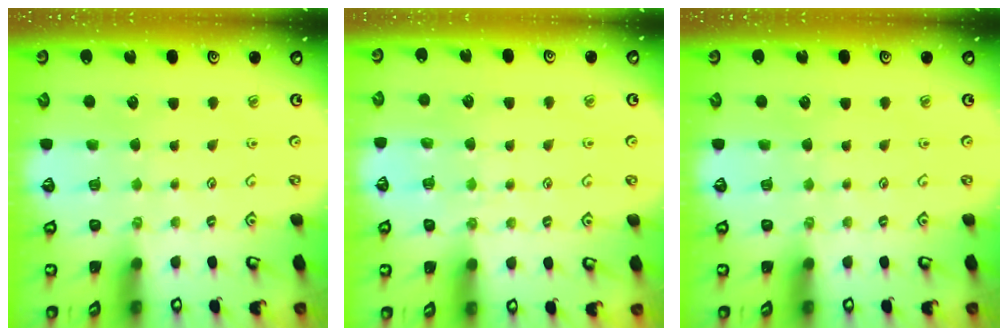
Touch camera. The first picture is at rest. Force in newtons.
{"total": 5.9, "press": 5.8, "slide": 0.8}
{"total": 0.0}